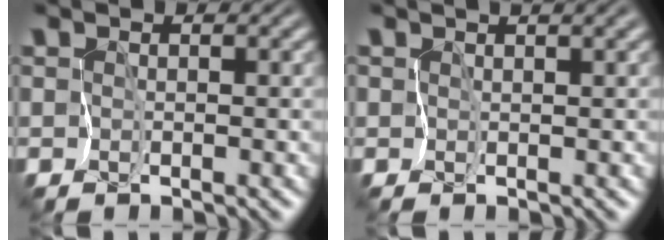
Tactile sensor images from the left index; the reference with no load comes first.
{"total": 2.9, "force": [1.9, 0.6, 2.1], "torque": [-0.027, 0.015, 0.027]}